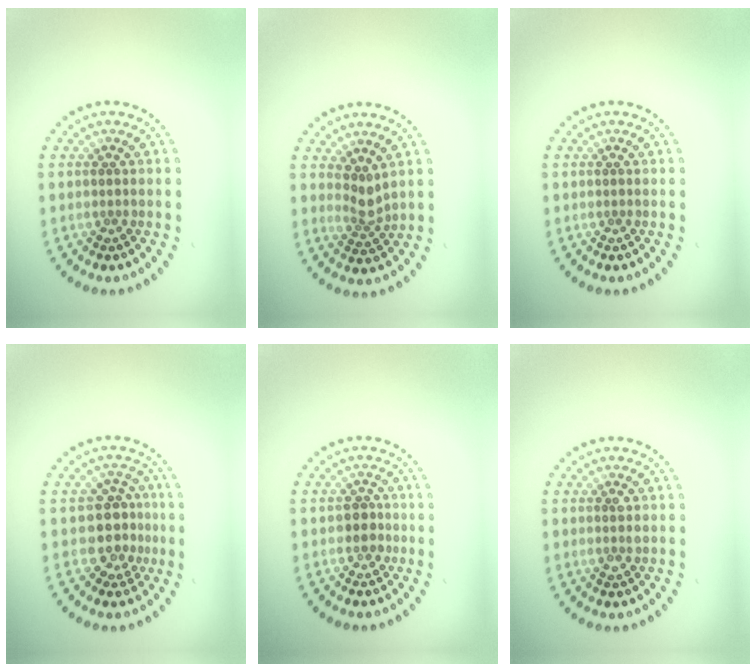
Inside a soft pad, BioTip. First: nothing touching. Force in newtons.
{"total": 1.9, "press": 1.3, "slide": 1.4}
{"total": 0.0}
{"total": 3.5, "press": 3.0, "slide": 1.8}
{"total": 1.7, "press": 1.5, "slide": 0.8}
{"total": 1.0, "press": 1.0, "slide": 0.2}